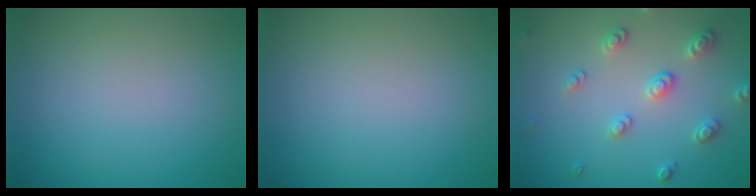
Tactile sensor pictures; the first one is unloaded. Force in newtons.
{"total": 0.0}
{"total": 2.8, "press": 2.8, "slide": 0.2}